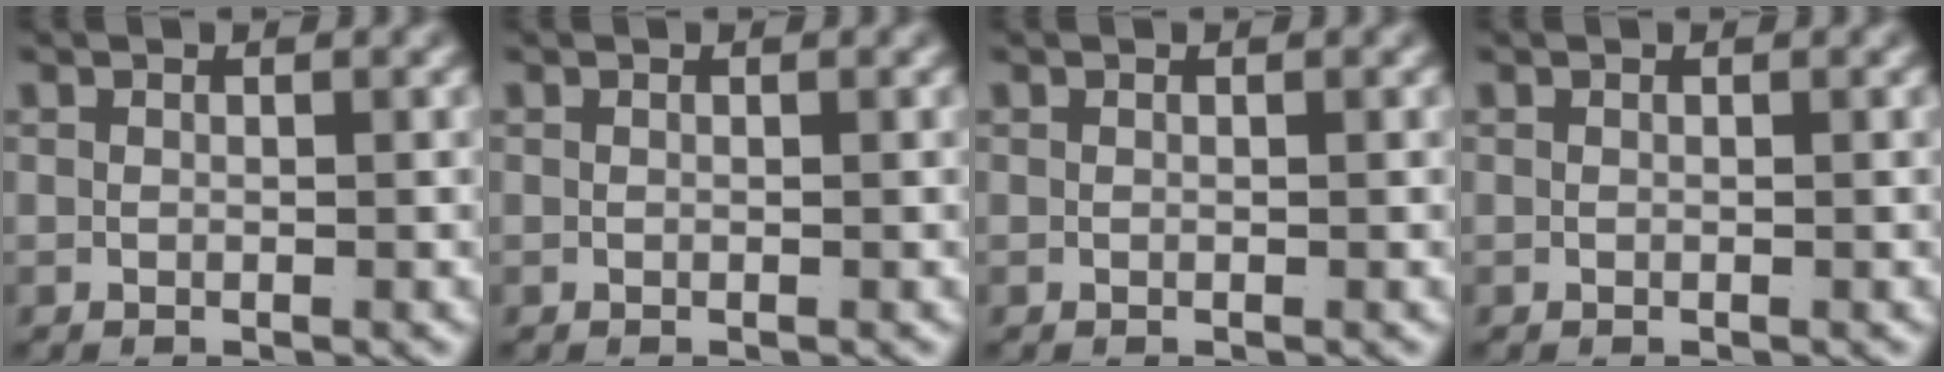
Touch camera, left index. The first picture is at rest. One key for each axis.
{"total": 0.0}
{"total": 0.0}
{"total": 0.0}